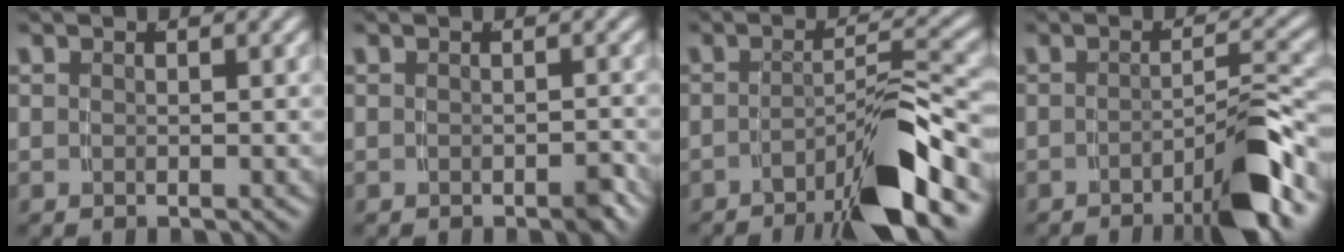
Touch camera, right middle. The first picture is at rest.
{"total": 1.0, "force": [-0.8, 0.1, 0.6], "torque": [-0.011, 0.001, -0.016]}
{"total": 6.7, "force": [-4.3, 0.3, 5.1], "torque": [-0.066, -0.001, -0.065]}
{"total": 5.3, "force": [-3.1, 0.0, 4.2], "torque": [-0.048, 0.001, -0.053]}